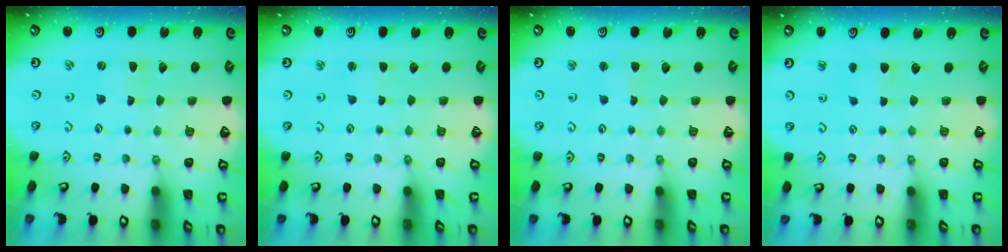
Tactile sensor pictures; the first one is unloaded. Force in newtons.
{"total": 1.1, "press": 1.1, "slide": 0.2}
{"total": 2.2, "press": 2.2, "slide": 0.2}
{"total": 3.7, "press": 3.7, "slide": 0.6}